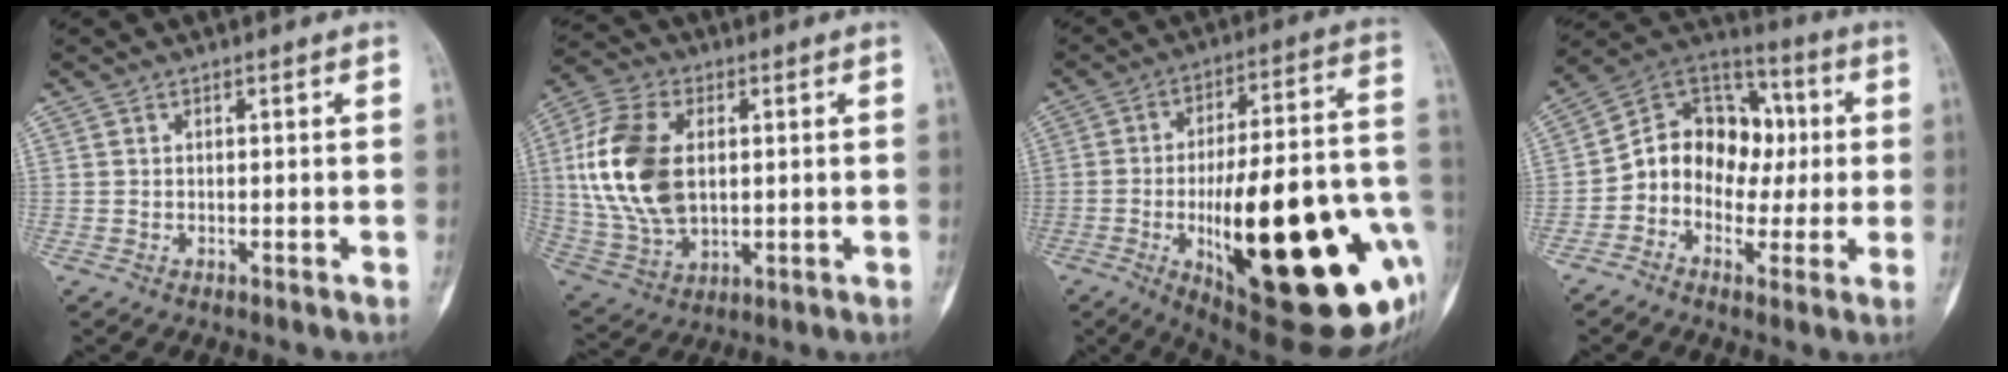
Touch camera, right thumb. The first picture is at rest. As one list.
[{"total": 17.3, "force": [2.1, 10.8, 13.4], "torque": [-0.271, -0.004, 0.046]}, {"total": 35.5, "force": [-9.0, 11.5, 32.4], "torque": [-0.402, 0.006, -0.115]}, {"total": 14.2, "force": [-0.6, 11.5, 8.4], "torque": [-0.086, 0.039, -0.026]}]